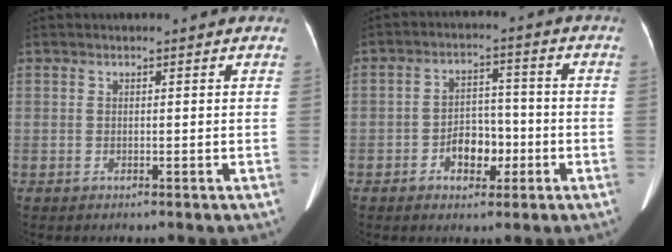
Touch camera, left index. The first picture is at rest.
{"total": 5.7, "force": [-2.7, 3.4, 3.6], "torque": [-0.056, 0.006, -0.038]}